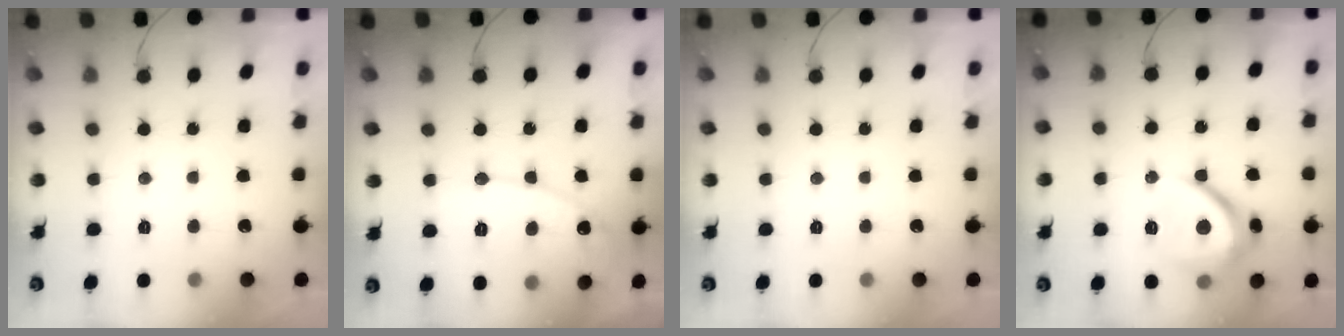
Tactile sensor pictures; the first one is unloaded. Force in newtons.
{"total": 9.6, "press": 9.6, "slide": 0.8}
{"total": 0.0}
{"total": 9.6, "press": 9.6, "slide": 0.9}